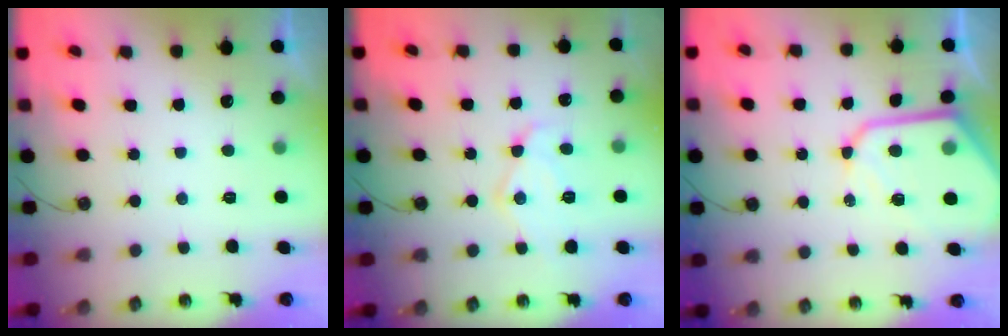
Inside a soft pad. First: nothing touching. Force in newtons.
{"total": 13.5, "press": 13.4, "slide": 0.9}
{"total": 13.5, "press": 13.4, "slide": 1.2}